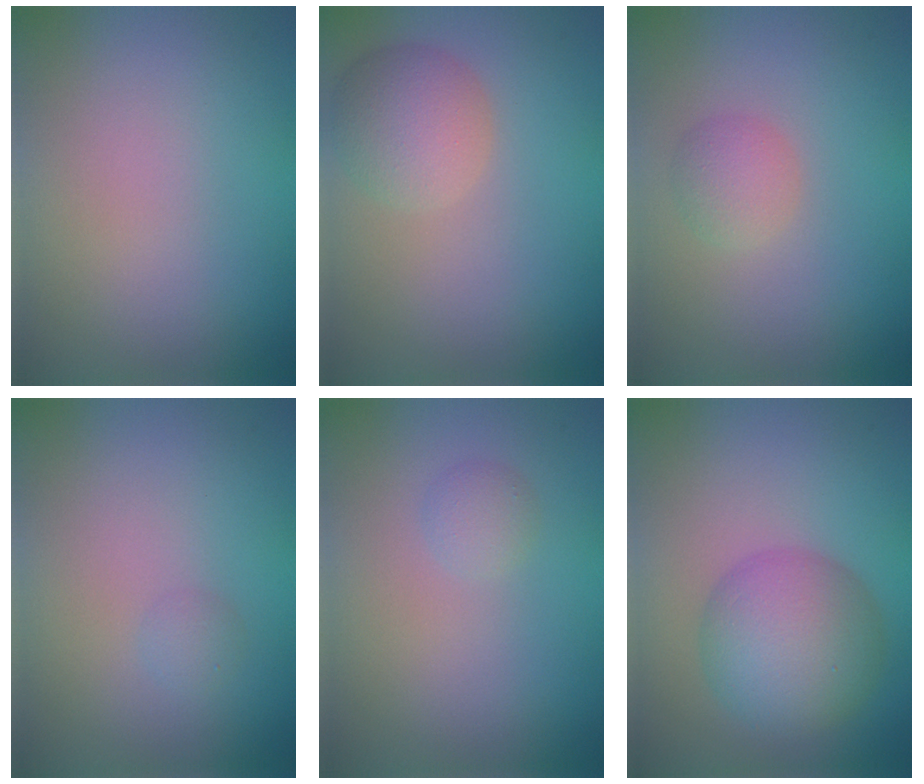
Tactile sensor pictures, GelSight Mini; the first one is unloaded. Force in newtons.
{"total": 4.1, "press": 4.1, "slide": 0.3}
{"total": 1.9, "press": 1.9, "slide": 0.1}
{"total": 0.9, "press": 0.9, "slide": 0.0}
{"total": 1.1, "press": 1.1, "slide": 0.0}
{"total": 6.7, "press": 6.7, "slide": 0.2}